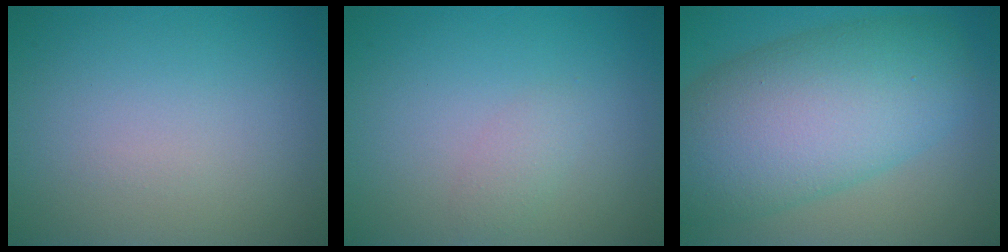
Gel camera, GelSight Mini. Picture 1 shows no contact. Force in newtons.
{"total": 1.1, "press": 1.1, "slide": 0.1}
{"total": 11.1, "press": 11.1, "slide": 0.2}